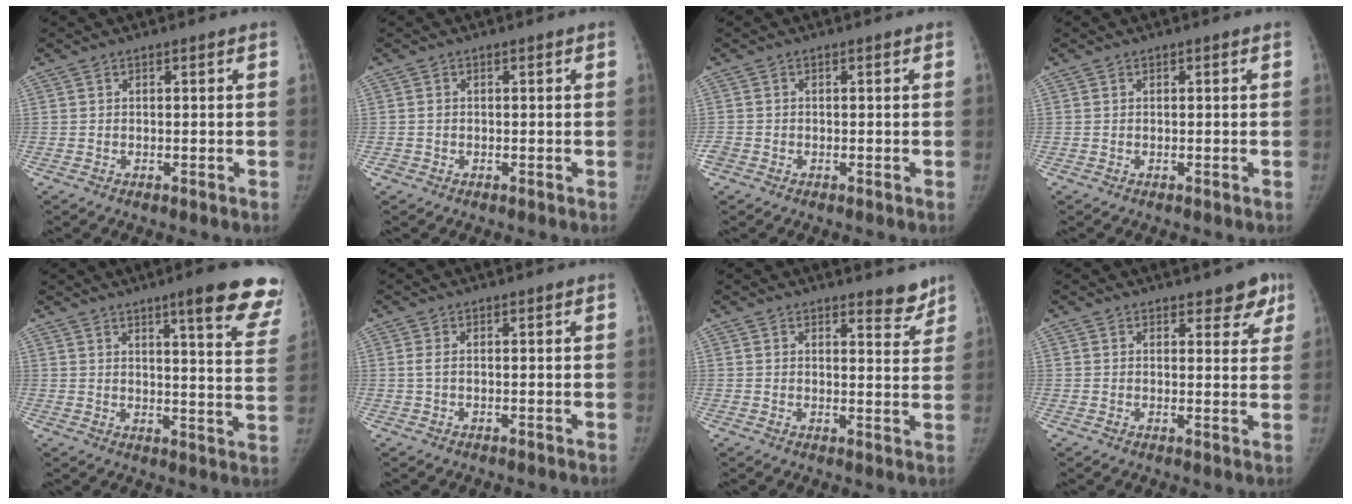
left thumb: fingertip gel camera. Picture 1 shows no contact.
{"total": 0.7, "force": [-0.2, 0.7, 0.0], "torque": [0.007, 0.003, -0.004]}
{"total": 1.7, "force": [-0.8, 1.4, 0.6], "torque": [-0.013, 0.000, -0.017]}
{"total": 0.0}
{"total": 16.3, "force": [11.0, 2.3, 11.8], "torque": [-0.117, -0.050, 0.125]}
{"total": 1.1, "force": [0.1, 0.4, 1.1], "torque": [-0.031, 0.002, 0.004]}
{"total": 4.2, "force": [3.6, 1.4, 1.6], "torque": [0.004, -0.029, 0.045]}
{"total": 4.8, "force": [3.4, 2.4, 2.3], "torque": [0.009, -0.017, 0.039]}